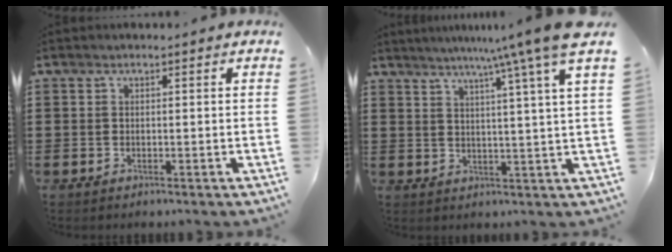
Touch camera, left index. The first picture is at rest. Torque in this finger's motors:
{"motor_torque": [1.77, -0.36, 0.36, 0.21]}